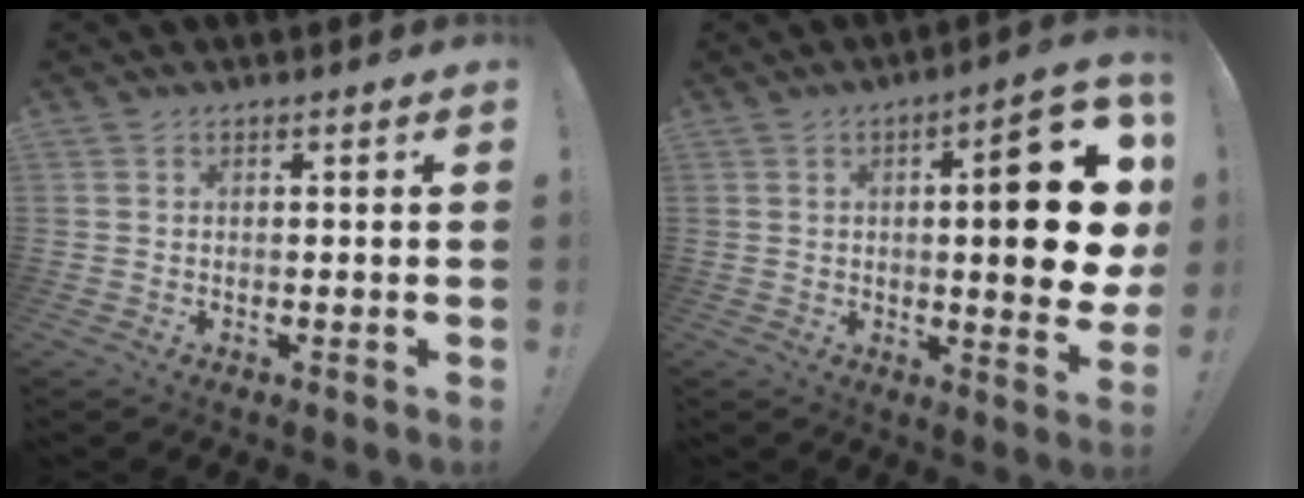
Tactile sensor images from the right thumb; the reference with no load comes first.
{"total": 17.0, "force": [2.4, 3.8, 16.4], "torque": [-0.205, -0.018, 0.024]}